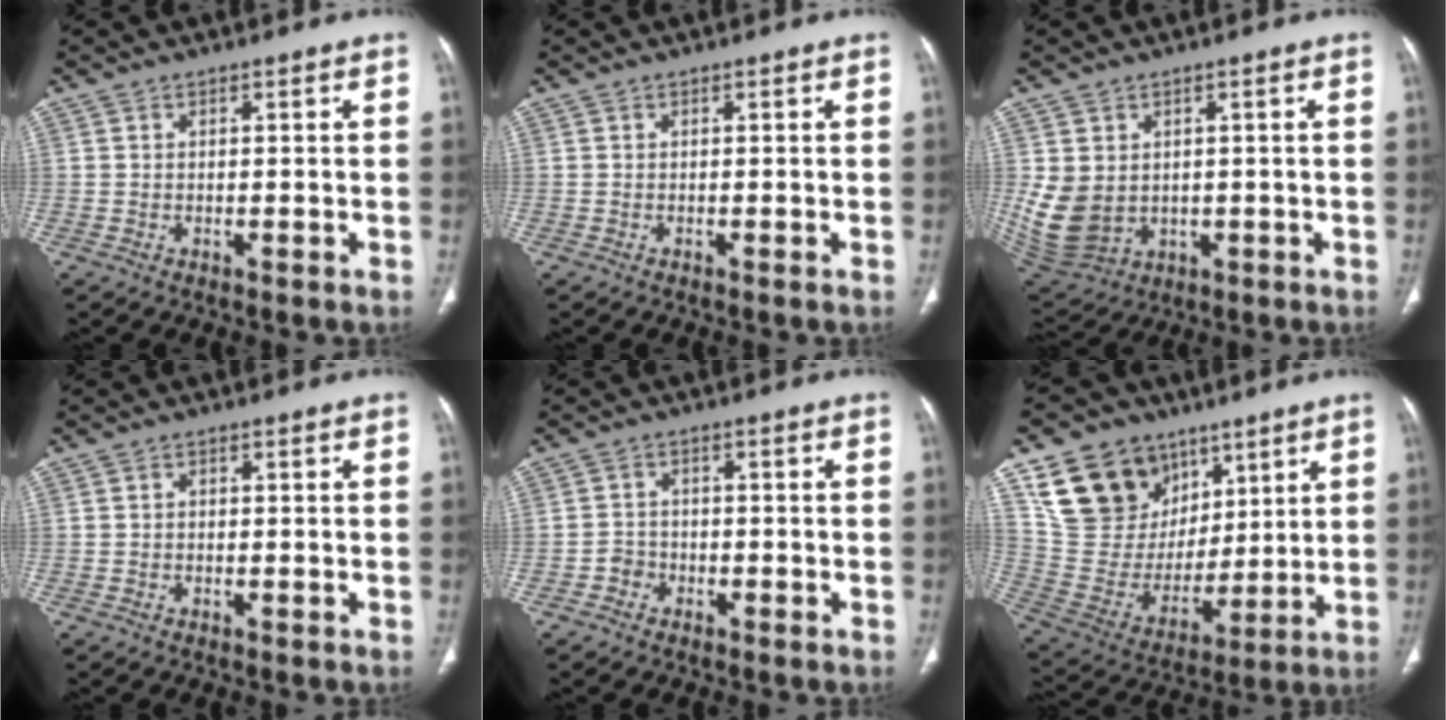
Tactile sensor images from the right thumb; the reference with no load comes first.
{"total": 0.0}
{"total": 9.6, "force": [0.8, 7.8, 5.5], "torque": [-0.102, -0.012, 0.044]}
{"total": 0.5, "force": [-0.2, 0.4, 0.2], "torque": [0.004, 0.003, -0.004]}
{"total": 2.5, "force": [-1.4, 2.1, 0.3], "torque": [0.004, 0.015, -0.031]}
{"total": 20.6, "force": [10.5, 15.5, 8.7], "torque": [-0.125, -0.016, 0.210]}